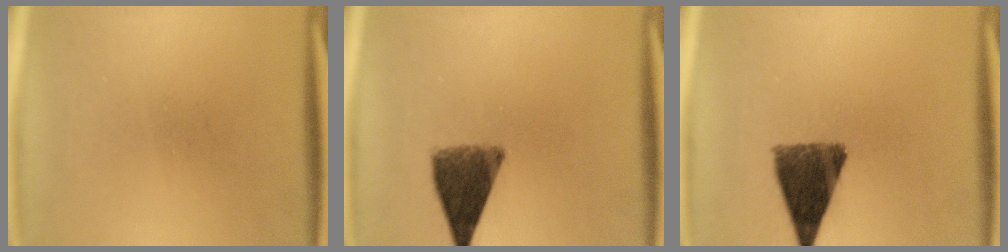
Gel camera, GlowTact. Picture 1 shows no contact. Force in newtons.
{"total": 8.7}
{"total": 10.4}